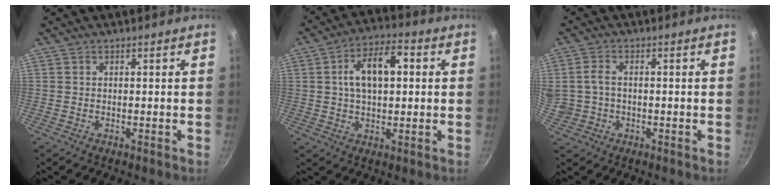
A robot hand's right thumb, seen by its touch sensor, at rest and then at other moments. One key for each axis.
{"total": 11.0, "fx": 2.0, "fy": 5.9, "fz": 9.1, "tx": -0.147, "ty": 0.019, "tz": 0.028}
{"total": 6.1, "fx": 0.1, "fy": 4.5, "fz": 4.0, "tx": -0.090, "ty": 0.013, "tz": 0.007}